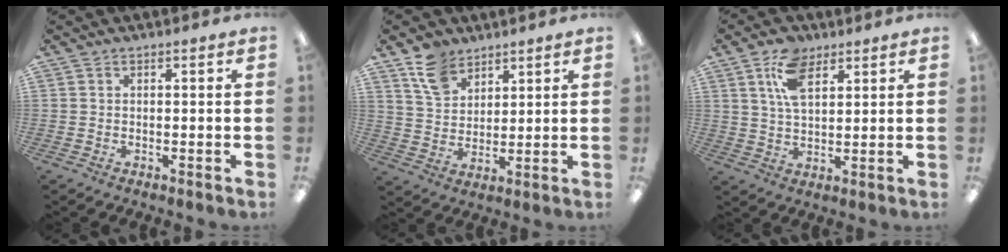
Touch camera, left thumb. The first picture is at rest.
{"total": 9.1, "force": [6.3, 5.9, 3.0], "torque": [-0.061, -0.022, 0.121]}
{"total": 9.5, "force": [5.0, 5.3, 6.1], "torque": [-0.115, 0.003, 0.093]}